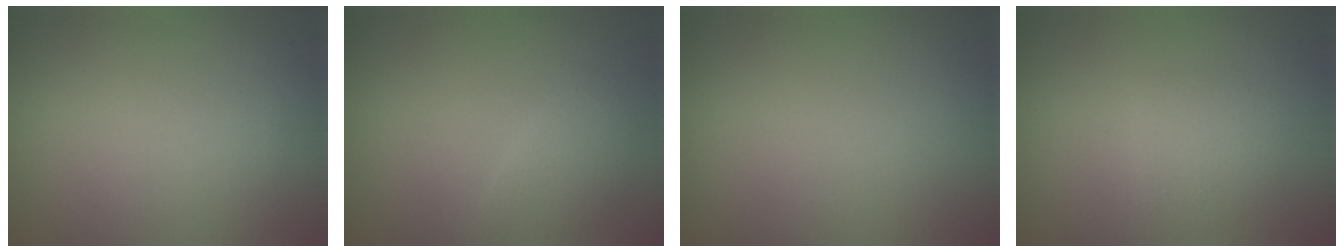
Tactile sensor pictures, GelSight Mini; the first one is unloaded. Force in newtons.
{"total": 1.8, "press": 1.8, "slide": 0.2}
{"total": 0.0}
{"total": 1.9, "press": 1.9, "slide": 0.0}